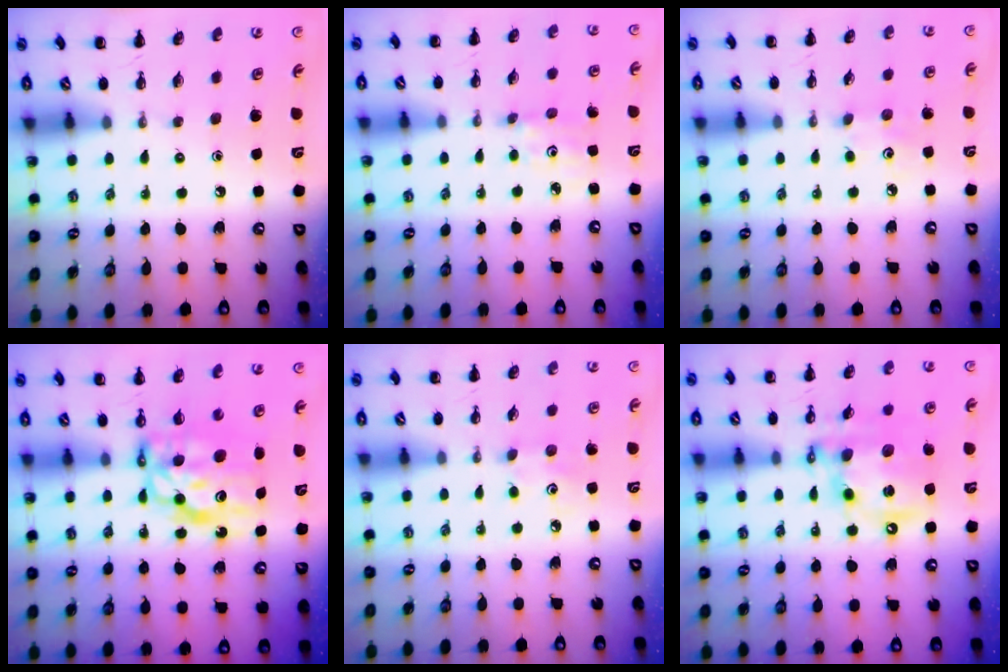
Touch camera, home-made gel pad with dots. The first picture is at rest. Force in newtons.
{"total": 1.2, "press": 1.2, "slide": 0.3}
{"total": 4.2, "press": 4.1, "slide": 0.9}
{"total": 8.1, "press": 7.7, "slide": 2.6}
{"total": 3.7, "press": 3.6, "slide": 0.9}
{"total": 15.3, "press": 14.8, "slide": 3.7}